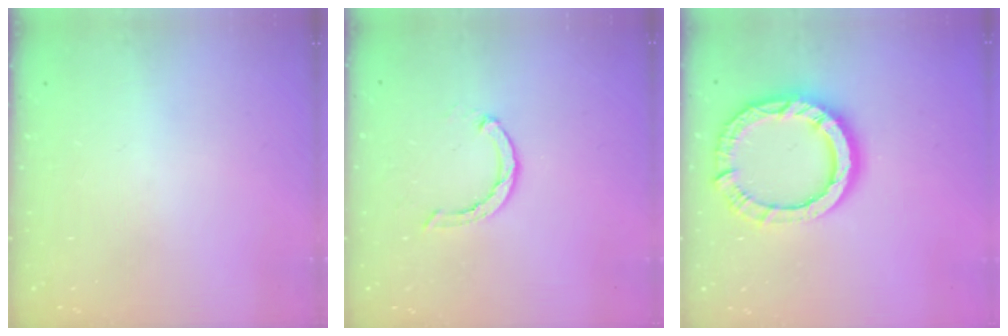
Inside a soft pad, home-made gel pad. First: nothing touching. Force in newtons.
{"total": 2.1, "press": 2.0, "slide": 0.4}
{"total": 14.8, "press": 14.7, "slide": 1.6}